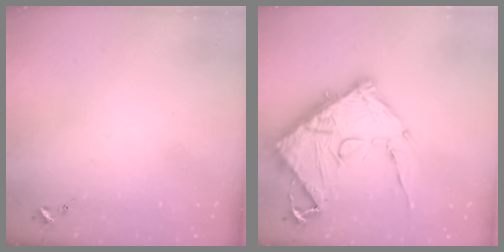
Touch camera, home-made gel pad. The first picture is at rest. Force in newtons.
{"total": 20.9, "press": 20.8, "slide": 2.3}